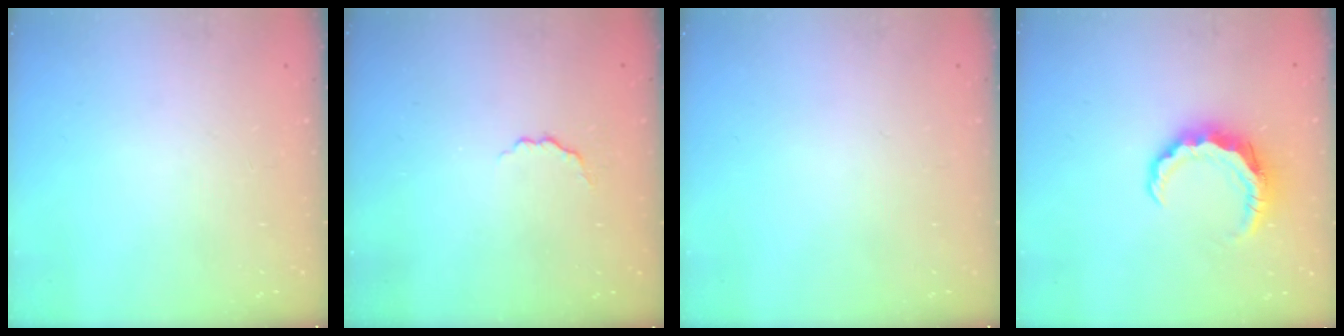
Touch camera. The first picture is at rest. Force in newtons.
{"total": 3.3, "press": 3.1, "slide": 1.0}
{"total": 0.0}
{"total": 8.1, "press": 8.0, "slide": 1.1}